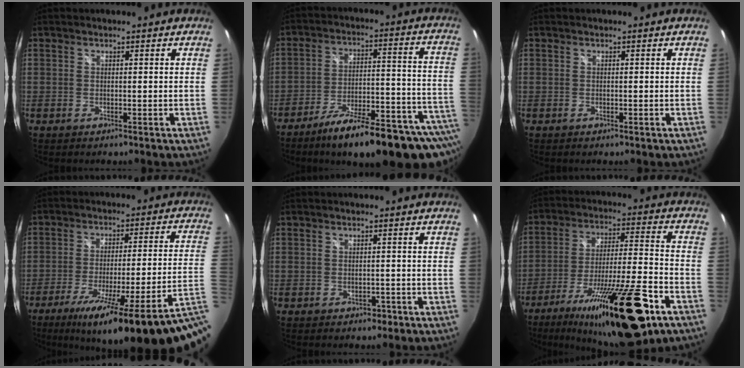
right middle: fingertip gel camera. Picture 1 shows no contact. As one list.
[{"total": 24.5, "force": [-18.6, 5.1, 15.1], "torque": [-0.201, -0.035, -0.255]}, {"total": 0.0}, {"total": 25.3, "force": [-16.3, -0.3, 19.4], "torque": [-0.263, -0.056, -0.230]}, {"total": 1.8, "force": [-0.9, 1.4, 0.6], "torque": [-0.011, -0.002, -0.010]}, {"total": 26.0, "force": [-15.8, 5.5, 20.0], "torque": [-0.341, -0.037, -0.247]}]